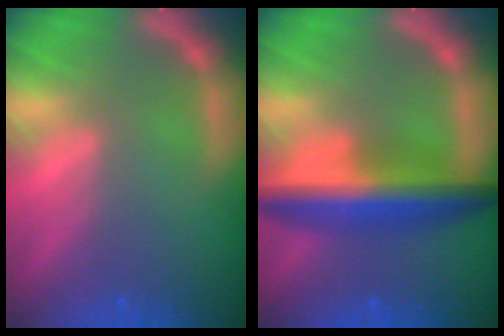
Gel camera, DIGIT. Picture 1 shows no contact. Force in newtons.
{"total": 8.0}